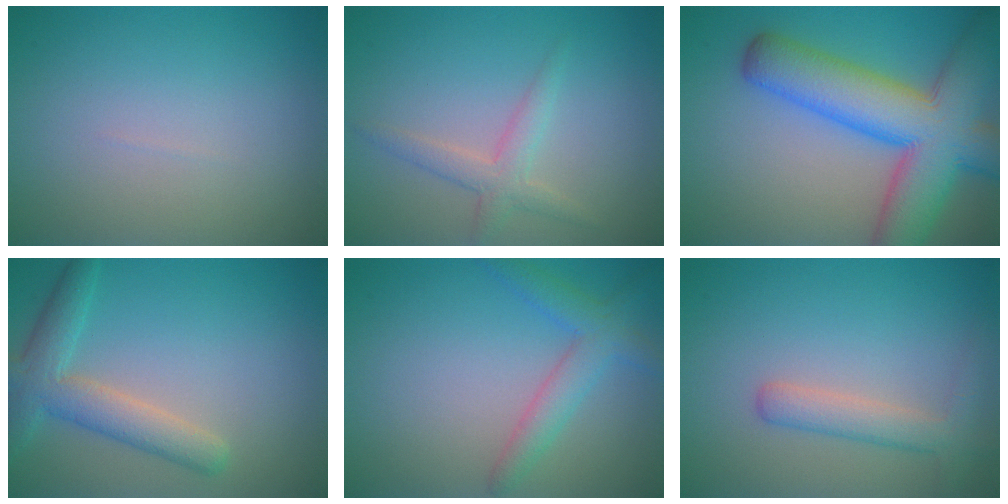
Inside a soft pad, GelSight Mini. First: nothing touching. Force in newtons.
{"total": 2.4, "press": 2.4, "slide": 0.1}
{"total": 11.7, "press": 11.7, "slide": 0.4}
{"total": 4.5, "press": 4.5, "slide": 0.3}
{"total": 2.2, "press": 2.2, "slide": 0.2}
{"total": 2.8, "press": 2.8, "slide": 0.1}